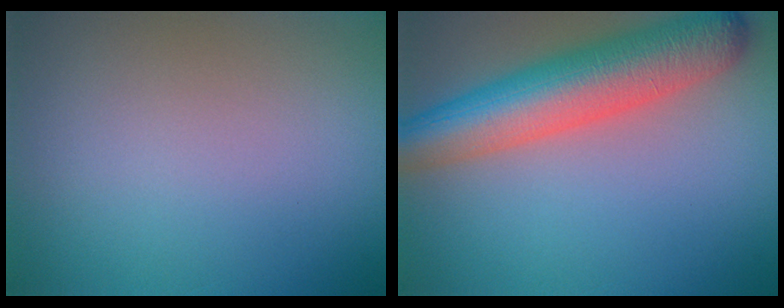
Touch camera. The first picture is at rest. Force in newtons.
{"total": 8.5, "press": 8.5, "slide": 0.5}